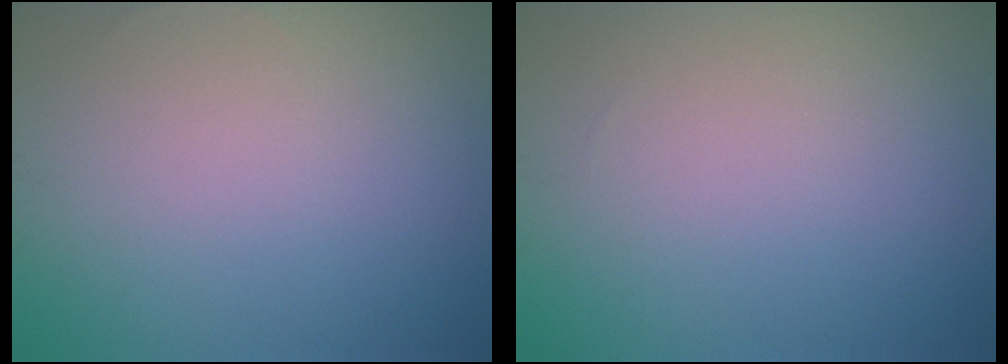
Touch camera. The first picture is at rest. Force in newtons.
{"total": 0.0}